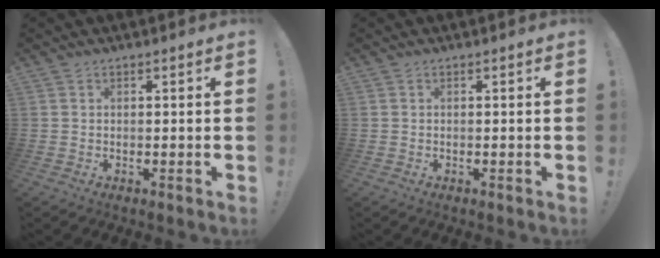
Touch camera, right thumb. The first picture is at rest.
{"total": 0.0}